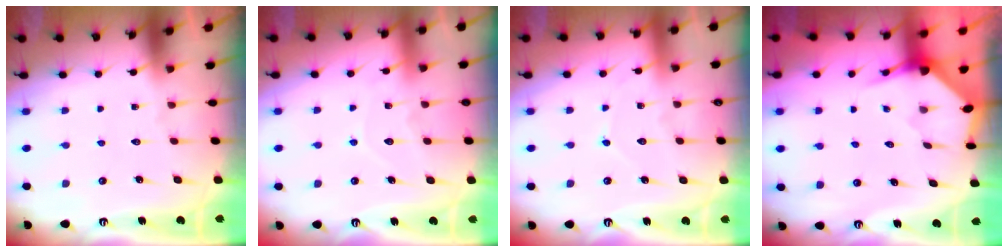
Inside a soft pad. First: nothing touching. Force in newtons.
{"total": 7.8, "press": 7.7, "slide": 0.7}
{"total": 5.3, "press": 5.3, "slide": 0.1}
{"total": 3.3, "press": 3.3, "slide": 0.3}